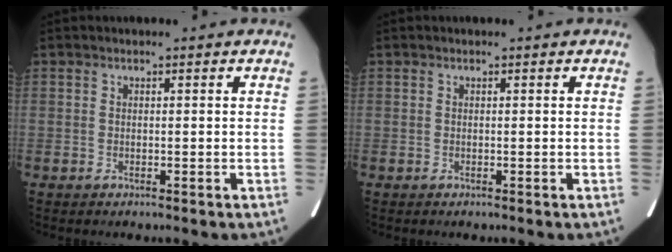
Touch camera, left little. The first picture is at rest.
{"total": 0.0}